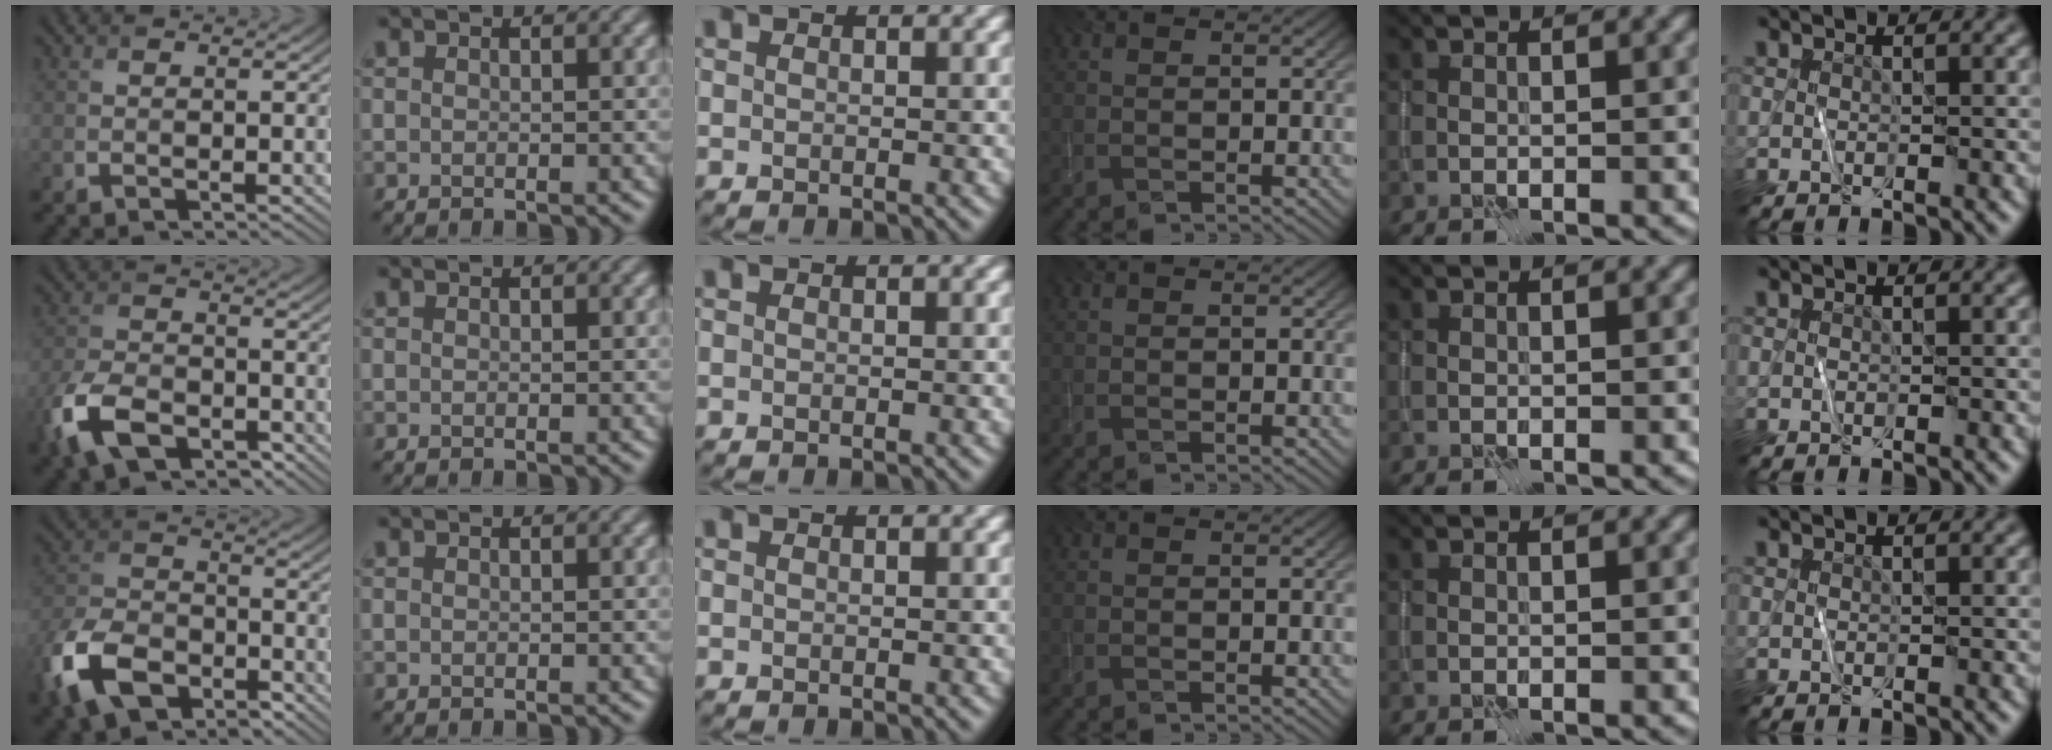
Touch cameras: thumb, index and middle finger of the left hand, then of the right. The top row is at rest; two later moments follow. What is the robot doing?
{"motion": "wipe", "object": "whiteboard"}